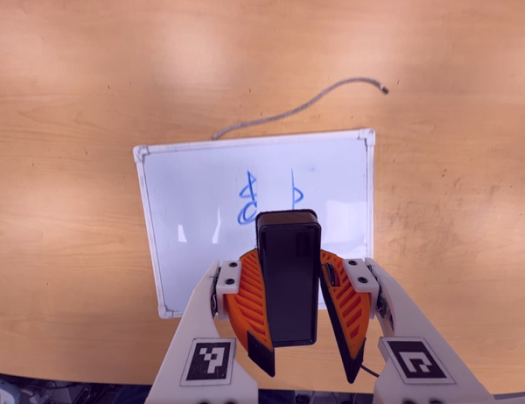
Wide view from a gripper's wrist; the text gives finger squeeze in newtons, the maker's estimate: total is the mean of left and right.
{"total": 9.0, "left": 9.3, "right": 8.6}